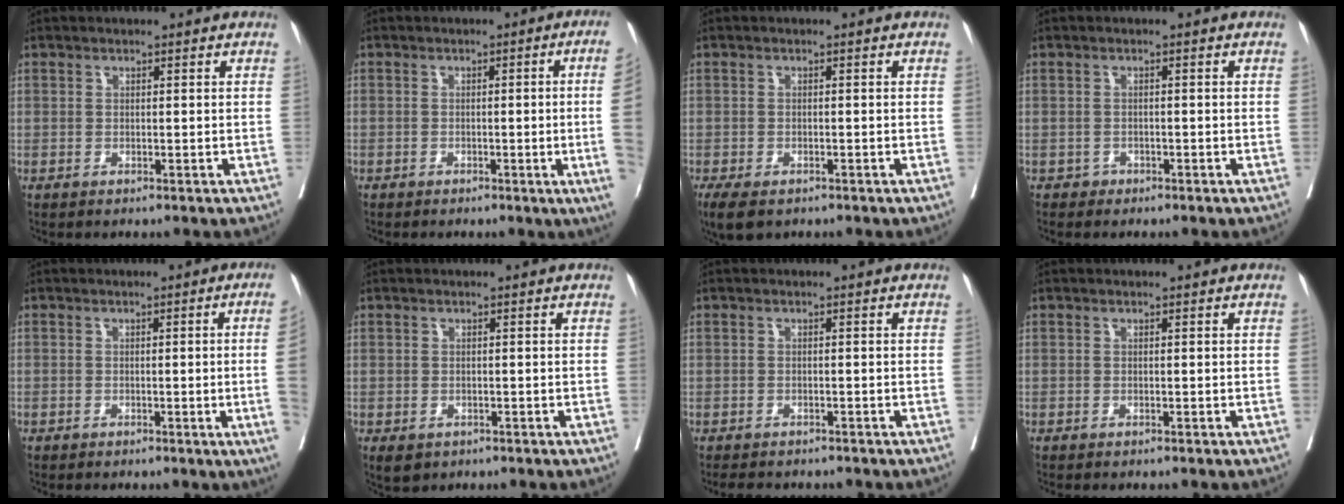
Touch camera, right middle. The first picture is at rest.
{"total": 7.2, "force": [-1.2, -2.1, 6.8], "torque": [-0.066, -0.014, -0.021]}
{"total": 5.0, "force": [-3.5, 2.4, 2.7], "torque": [-0.046, -0.011, -0.052]}
{"total": 1.0, "force": [-0.7, 0.7, -0.1], "torque": [0.001, 0.004, -0.013]}
{"total": 4.9, "force": [-0.8, -1.7, 4.5], "torque": [-0.048, -0.010, -0.013]}
{"total": 2.9, "force": [-1.8, 2.0, 1.1], "torque": [-0.016, -0.003, -0.020]}
{"total": 5.5, "force": [-4.8, 2.0, 1.8], "torque": [-0.023, -0.003, -0.063]}
{"total": 1.1, "force": [-1.0, 0.2, 0.4], "torque": [-0.007, -0.002, -0.015]}